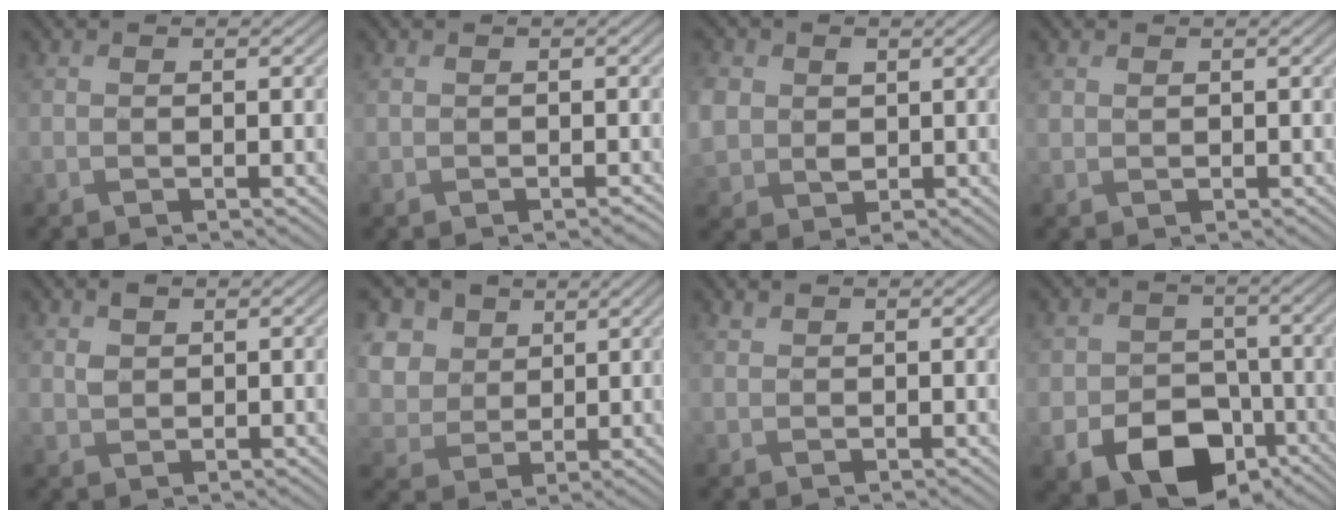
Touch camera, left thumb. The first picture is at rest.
{"total": 0.0}
{"total": 5.8, "force": [1.2, 4.8, 3.0], "torque": [-0.106, -0.004, 0.026]}
{"total": 0.9, "force": [0.6, 0.6, 0.4], "torque": [-0.012, -0.001, 0.016]}
{"total": 2.0, "force": [1.1, 1.4, 1.1], "torque": [-0.023, 0.001, 0.022]}
{"total": 8.9, "force": [4.0, 6.9, 3.8], "torque": [-0.153, 0.011, 0.090]}
{"total": 1.0, "force": [0.9, 0.4, 0.3], "torque": [-0.009, 0.001, 0.019]}
{"total": 11.9, "force": [-5.3, 8.6, 6.4], "torque": [-0.109, -0.040, -0.087]}